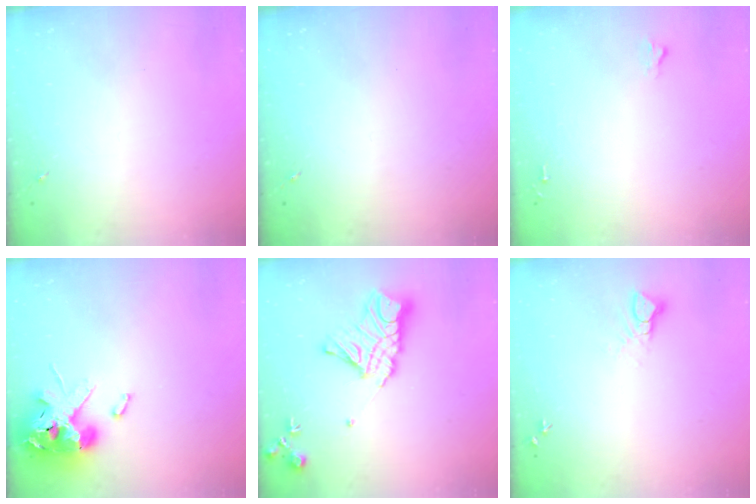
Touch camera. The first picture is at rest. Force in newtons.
{"total": 0.0}
{"total": 1.6, "press": 1.6, "slide": 0.2}
{"total": 14.4, "press": 14.3, "slide": 2.2}
{"total": 15.8, "press": 15.7, "slide": 1.4}
{"total": 3.7, "press": 3.7, "slide": 0.3}